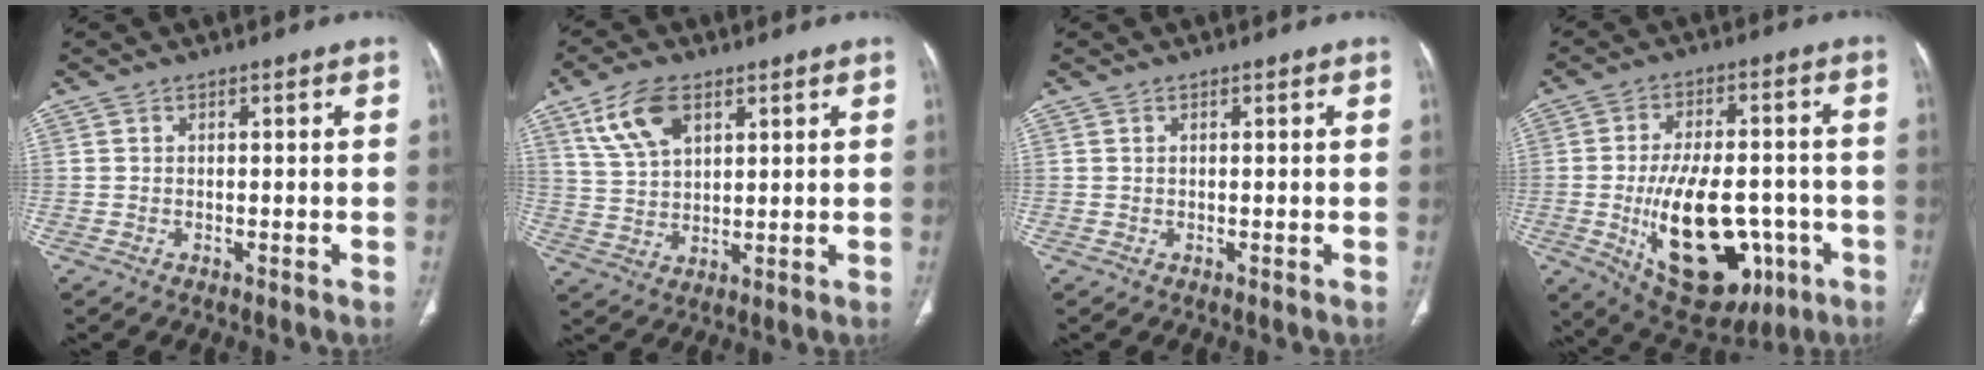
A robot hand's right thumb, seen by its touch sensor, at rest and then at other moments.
{"total": 9.4, "force": [4.9, 5.0, 6.2], "torque": [-0.113, -0.012, 0.102]}
{"total": 0.0}
{"total": 22.3, "force": [-6.0, 12.0, 17.8], "torque": [-0.265, 0.014, -0.063]}